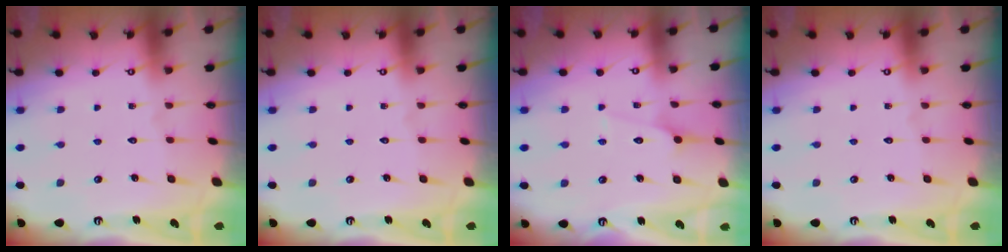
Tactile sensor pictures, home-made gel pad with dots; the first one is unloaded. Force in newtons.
{"total": 0.0}
{"total": 4.2, "press": 4.2, "slide": 0.6}
{"total": 0.0}